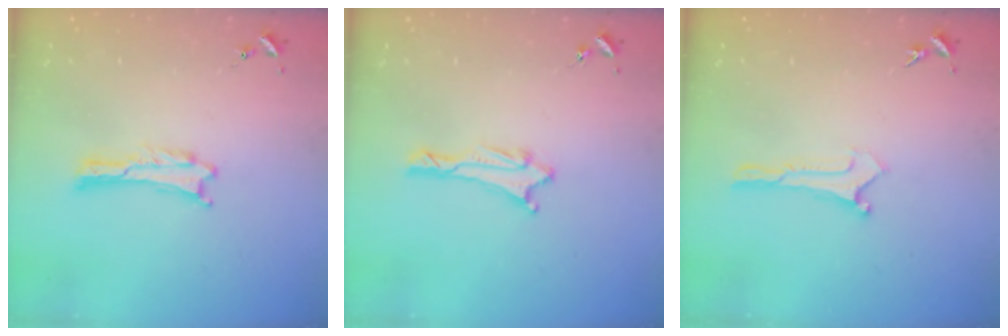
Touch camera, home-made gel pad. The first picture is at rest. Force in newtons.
{"total": 1.3, "press": 1.3, "slide": 0.1}
{"total": 0.0}